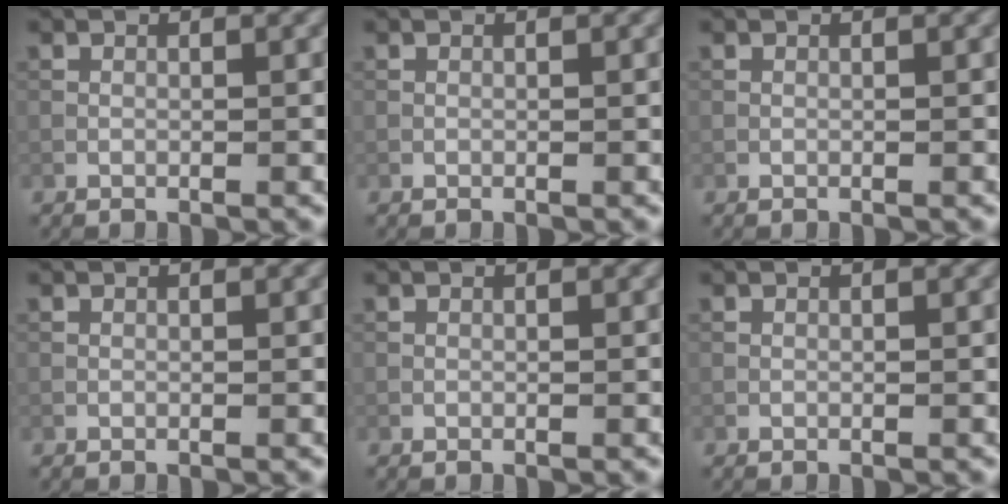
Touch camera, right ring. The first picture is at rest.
{"total": 0.0}
{"total": 0.0}
{"total": 0.0}
{"total": 0.0}
{"total": 0.0}